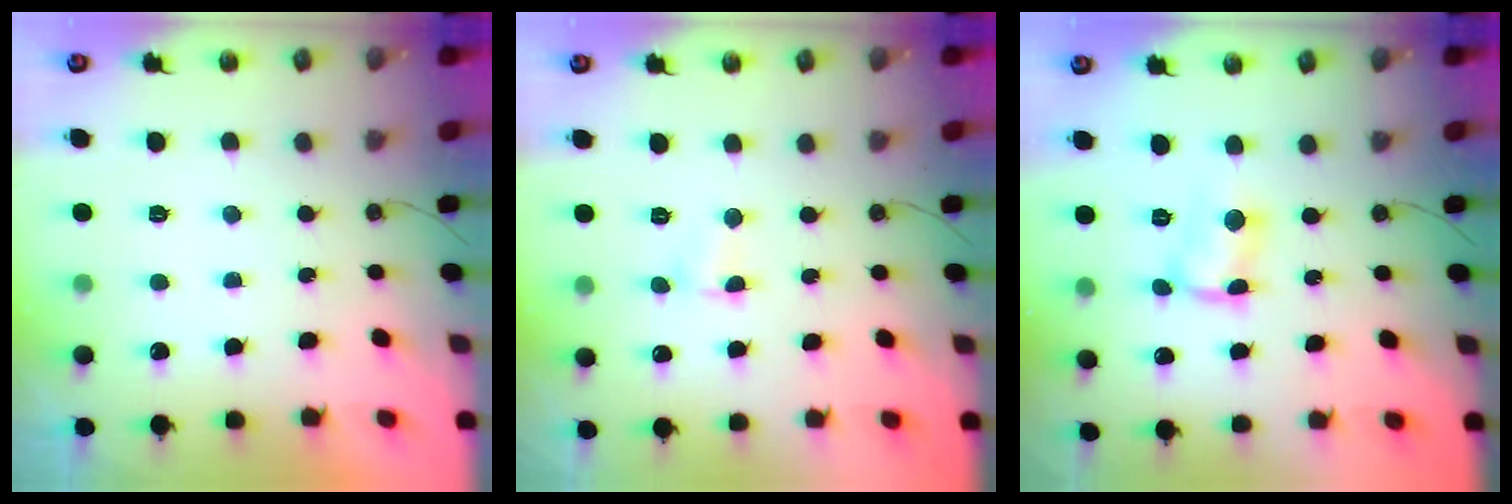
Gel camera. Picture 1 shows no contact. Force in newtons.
{"total": 1.7, "press": 1.6, "slide": 0.4}
{"total": 3.8, "press": 3.8, "slide": 0.2}